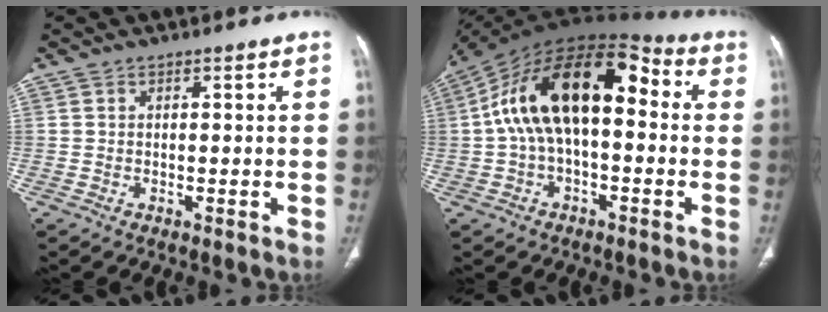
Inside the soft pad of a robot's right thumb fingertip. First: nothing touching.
{"total": 20.0, "force": [1.5, 10.4, 17.0], "torque": [-0.285, 0.053, 0.013]}